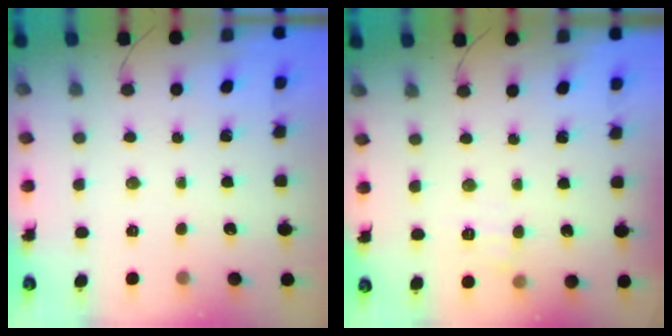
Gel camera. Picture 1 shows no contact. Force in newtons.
{"total": 6.9, "press": 6.7, "slide": 1.8}